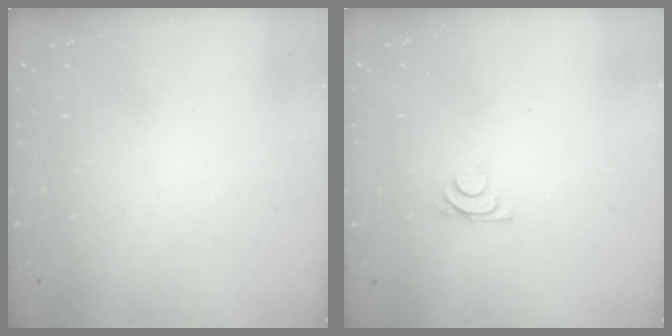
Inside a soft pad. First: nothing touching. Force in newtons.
{"total": 5.1, "press": 5.0, "slide": 0.9}